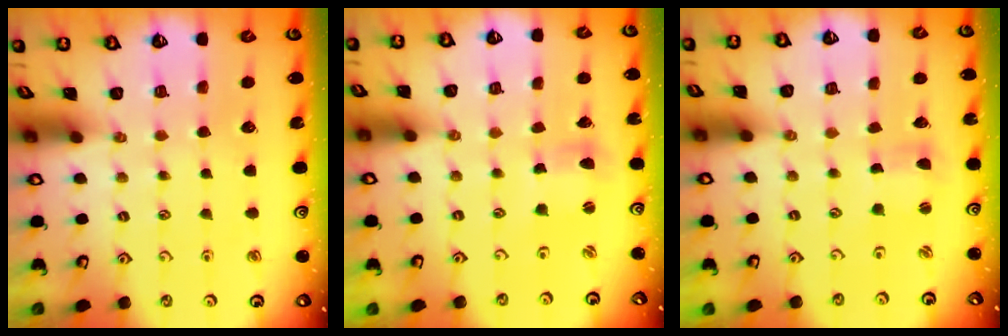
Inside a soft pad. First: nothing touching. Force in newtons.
{"total": 2.6, "press": 2.5, "slide": 0.3}
{"total": 1.7, "press": 1.7, "slide": 0.3}